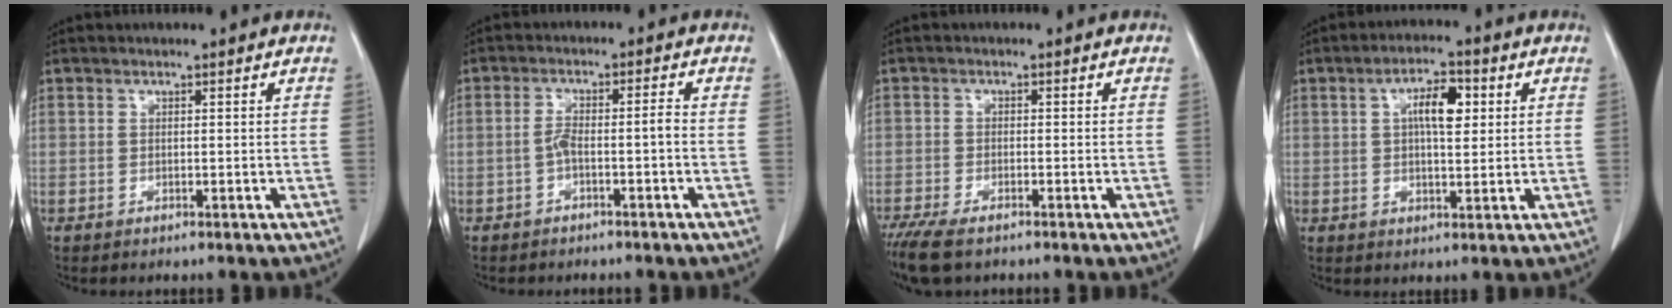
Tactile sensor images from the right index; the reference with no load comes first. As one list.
[{"total": 3.5, "force": [-1.4, 0.2, 3.2], "torque": [-0.062, 0.014, -0.025]}, {"total": 7.5, "force": [-5.7, 2.3, 4.2], "torque": [-0.076, -0.016, -0.096]}, {"total": 5.8, "force": [1.5, 1.6, 5.4], "torque": [-0.097, 0.009, 0.025]}]